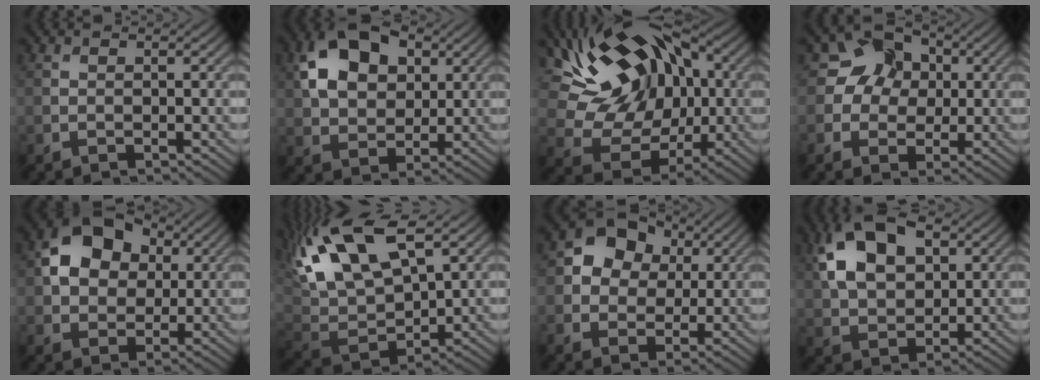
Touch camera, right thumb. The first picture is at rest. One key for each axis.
{"total": 10.8, "fx": 3.7, "fy": 7.2, "fz": 7.2, "tx": -0.156, "ty": 0.016, "tz": 0.062}
{"total": 17.3, "fx": 3.9, "fy": 11.8, "fz": 12.0, "tx": -0.238, "ty": 0.028, "tz": 0.069}
{"total": 7.2, "fx": 1.4, "fy": 6.3, "fz": 3.2, "tx": -0.062, "ty": 0.023, "tz": 0.000}
{"total": 9.9, "fx": 2.9, "fy": 7.3, "fz": 6.1, "tx": -0.127, "ty": 0.015, "tz": 0.038}
{"total": 16.5, "fx": 7.5, "fy": 7.2, "fz": 12.9, "tx": -0.298, "ty": 0.019, "tz": 0.141}
{"total": 8.2, "fx": 2.5, "fy": 6.6, "fz": 4.1, "tx": -0.098, "ty": 0.013, "tz": 0.024}
{"total": 11.9, "fx": 4.2, "fy": 7.0, "fz": 8.6, "tx": -0.194, "ty": 0.020, "tz": 0.076}